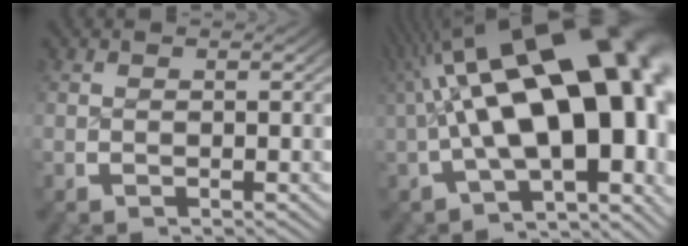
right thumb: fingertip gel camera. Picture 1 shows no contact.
{"total": 19.5, "force": [0.3, 10.6, 16.4], "torque": [-0.263, -0.047, 0.026]}